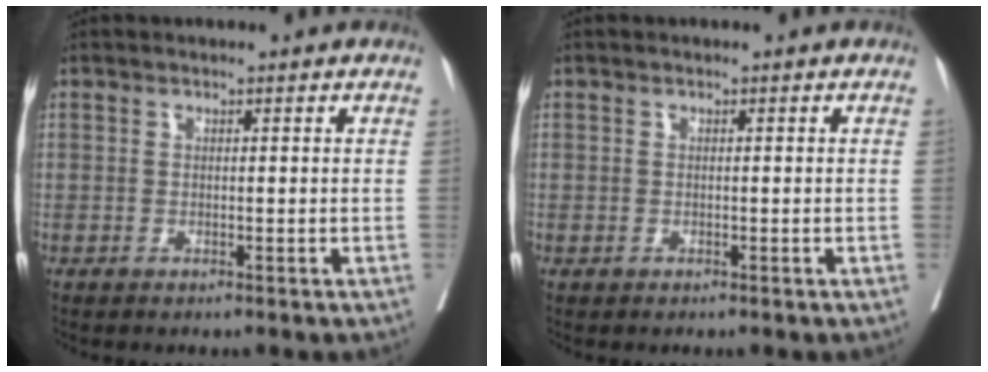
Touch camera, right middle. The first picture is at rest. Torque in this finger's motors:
{"motor_torque": [0.29, -0.42, -0.12, -0.21]}